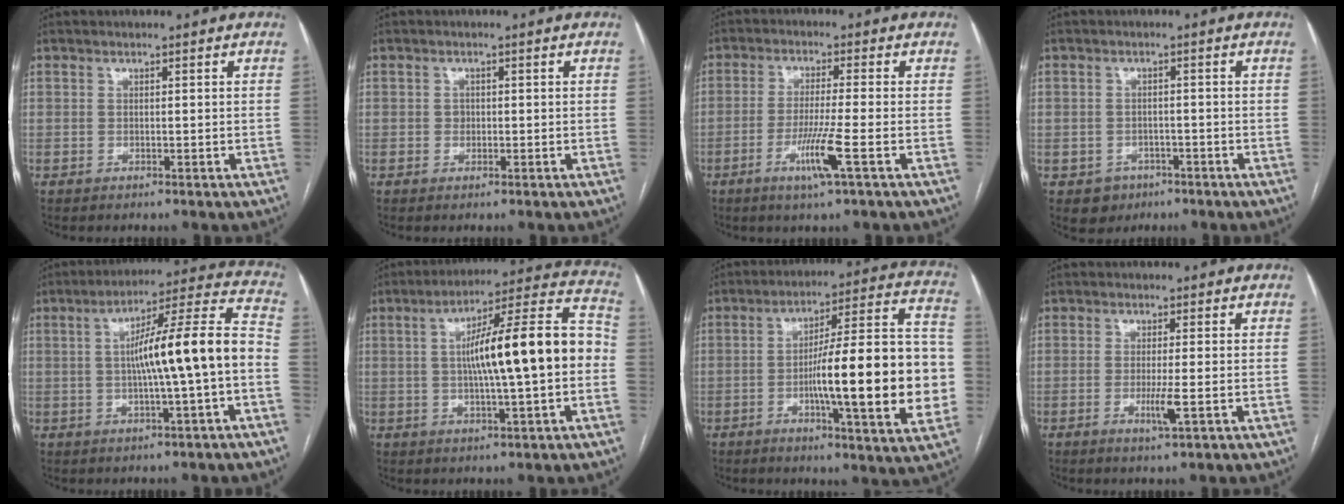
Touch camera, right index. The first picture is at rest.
{"total": 1.1, "force": [0.0, 1.0, 0.5], "torque": [-0.005, 0.003, 0.000]}
{"total": 6.8, "force": [-2.7, -0.8, 6.1], "torque": [-0.118, -0.018, -0.053]}
{"total": 3.7, "force": [-1.8, 3.2, 0.4], "torque": [0.000, 0.011, -0.020]}
{"total": 14.3, "force": [-1.5, 0.2, 14.2], "torque": [-0.219, 0.026, -0.026]}
{"total": 16.8, "force": [-0.4, 1.8, 16.7], "torque": [-0.257, 0.034, -0.009]}
{"total": 22.0, "force": [-3.6, 2.6, 21.6], "torque": [-0.267, 0.024, -0.048]}
{"total": 3.3, "force": [-0.9, -0.1, 3.2], "torque": [-0.061, -0.008, -0.016]}